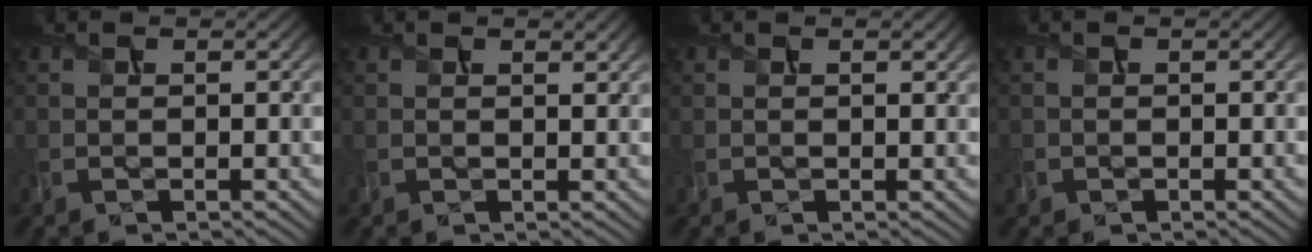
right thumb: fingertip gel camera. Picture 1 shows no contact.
{"total": 1.4, "force": [1.0, 0.4, 0.9], "torque": [-0.016, -0.001, 0.019]}
{"total": 1.1, "force": [0.6, 0.3, 0.8], "torque": [-0.013, 0.000, 0.012]}
{"total": 0.7, "force": [-0.3, 0.5, -0.4], "torque": [0.005, -0.007, -0.003]}